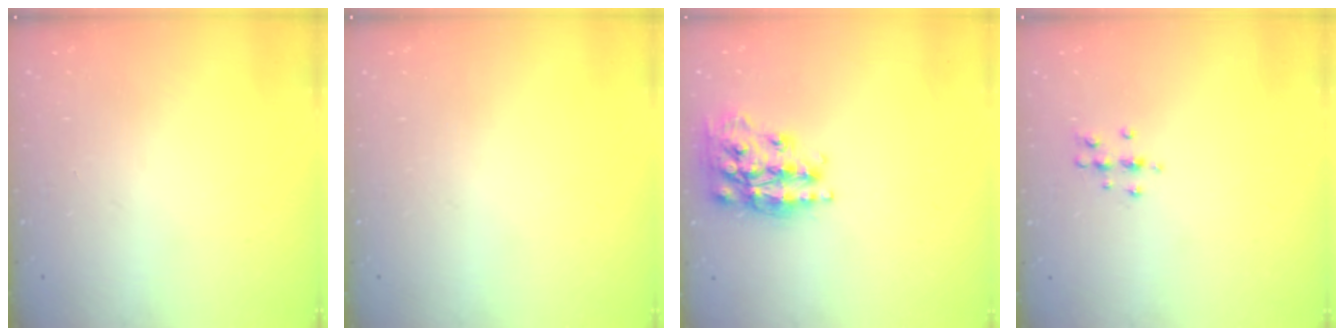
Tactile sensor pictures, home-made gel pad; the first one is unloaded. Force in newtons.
{"total": 0.0}
{"total": 18.2, "press": 18.1, "slide": 1.1}
{"total": 5.7, "press": 5.7, "slide": 0.8}